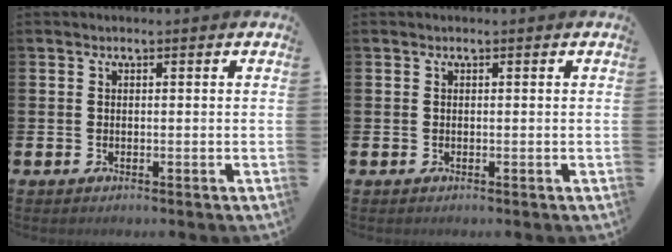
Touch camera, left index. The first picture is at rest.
{"total": 0.0}